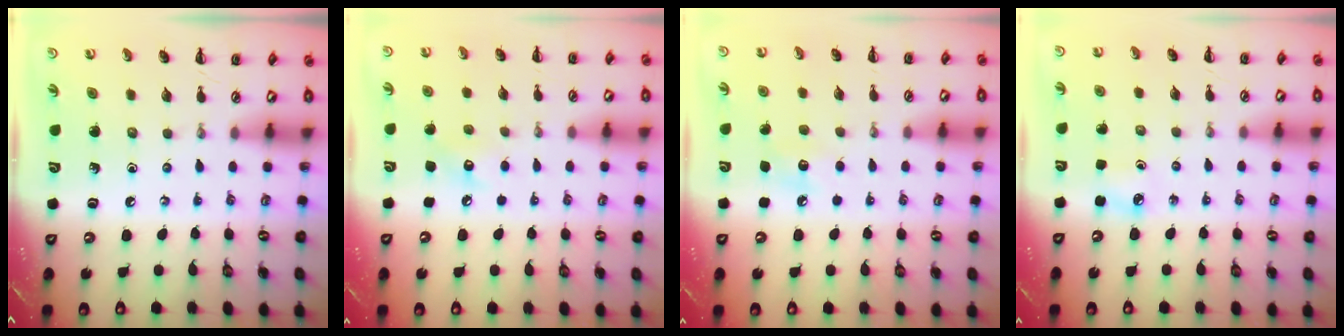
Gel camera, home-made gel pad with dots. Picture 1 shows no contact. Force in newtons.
{"total": 6.2, "press": 5.9, "slide": 1.6}
{"total": 6.7, "press": 6.4, "slide": 1.8}
{"total": 4.2, "press": 3.9, "slide": 1.5}